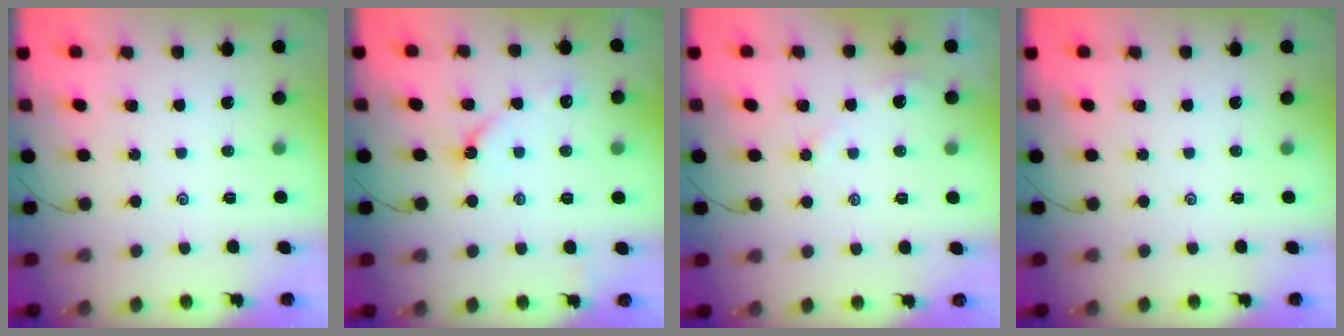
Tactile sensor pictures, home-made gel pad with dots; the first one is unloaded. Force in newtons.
{"total": 4.6, "press": 4.5, "slide": 0.5}
{"total": 2.8, "press": 2.8, "slide": 0.4}
{"total": 0.0}